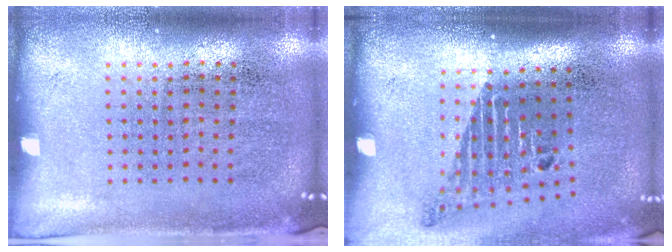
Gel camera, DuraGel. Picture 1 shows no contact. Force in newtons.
{"total": 1.8, "press": 1.2, "slide": 1.3}